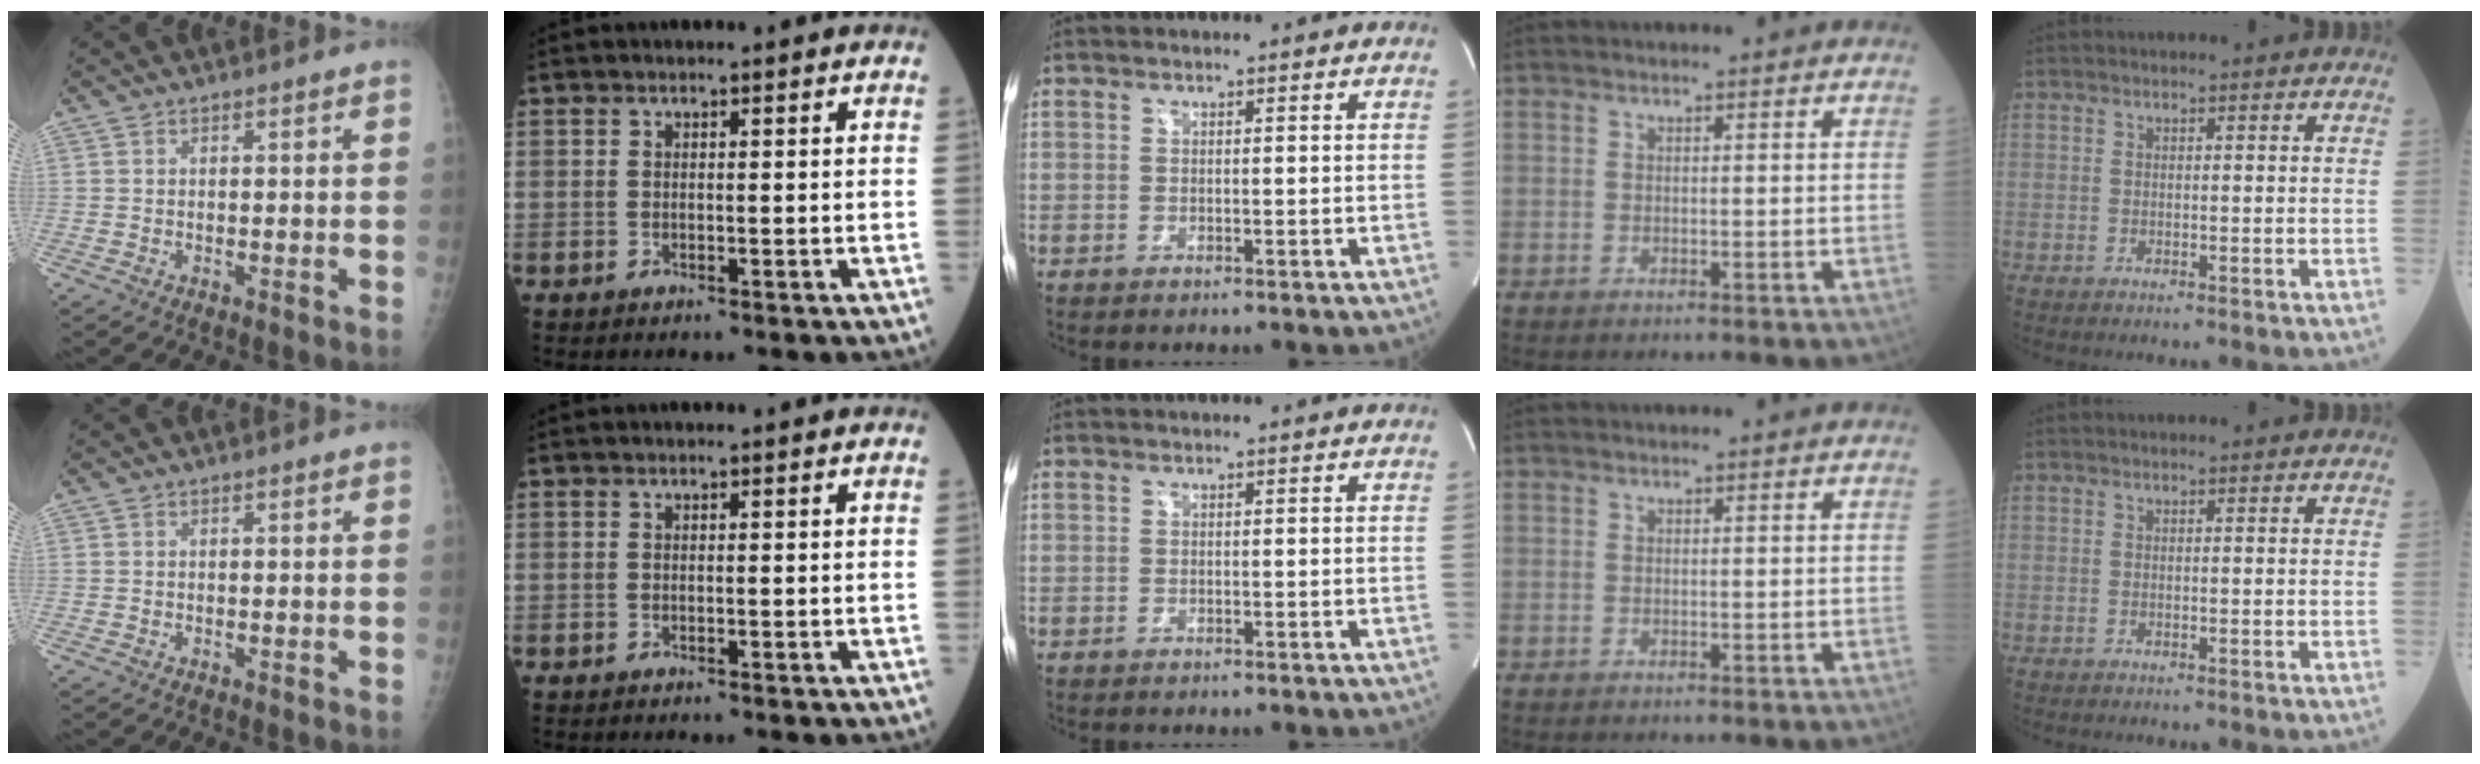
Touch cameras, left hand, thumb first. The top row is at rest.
{}